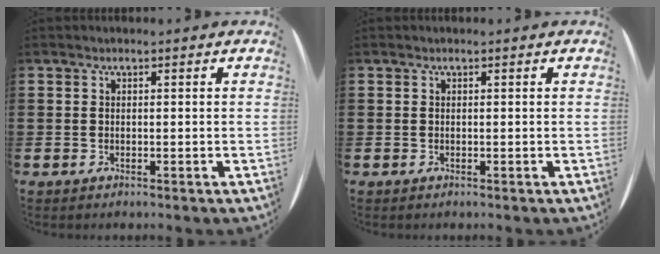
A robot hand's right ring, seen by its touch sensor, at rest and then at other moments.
{"total": 0.0}